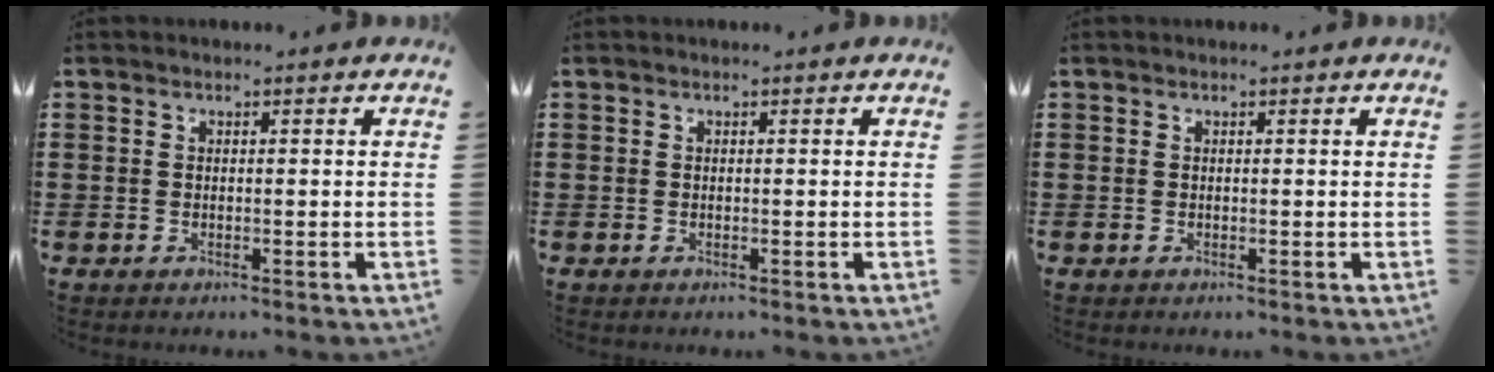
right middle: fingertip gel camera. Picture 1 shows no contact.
{"total": 0.0}
{"total": 0.0}